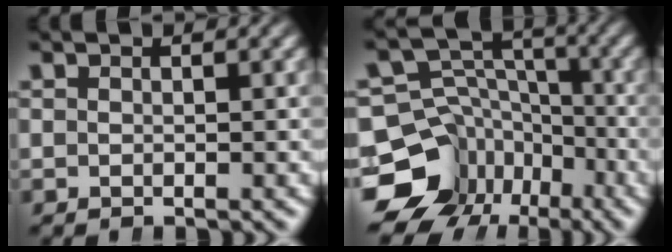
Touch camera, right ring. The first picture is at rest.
{"total": 15.3, "force": [-5.7, 12.4, 6.8], "torque": [-0.106, -0.062, -0.079]}